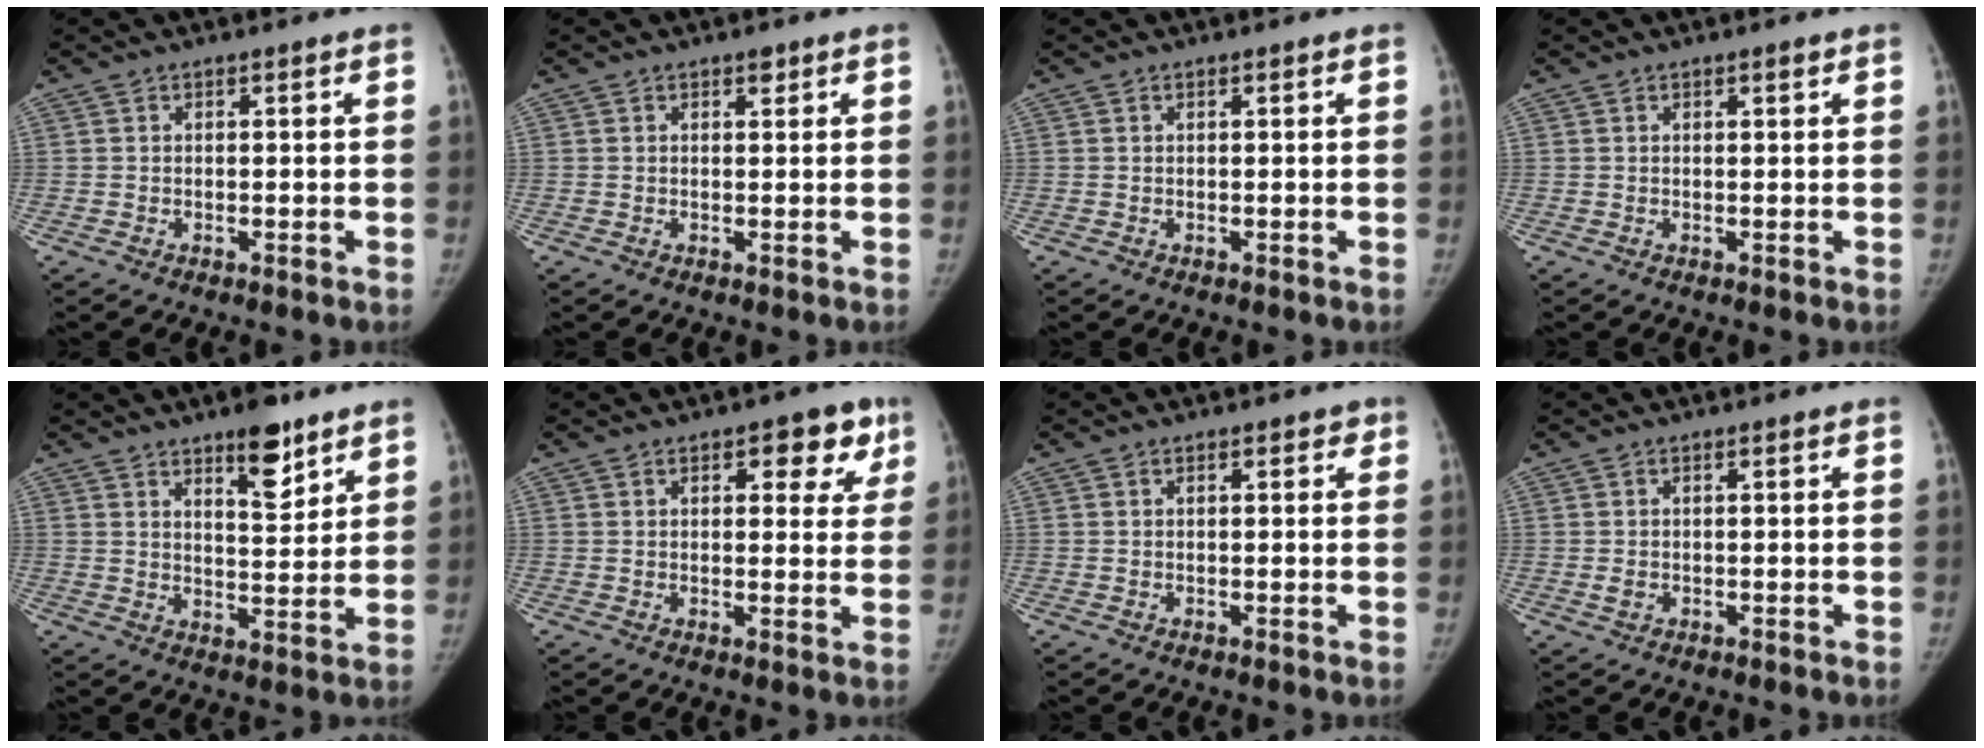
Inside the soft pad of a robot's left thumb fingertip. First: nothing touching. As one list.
[{"total": 1.3, "force": [0.8, 0.6, 0.7], "torque": [-0.003, -0.003, 0.010]}, {"total": 0.0}, {"total": 0.8, "force": [0.5, 0.2, 0.6], "torque": [-0.008, -0.002, 0.009]}, {"total": 9.0, "force": [6.0, 3.3, 5.9], "torque": [-0.064, -0.041, 0.091]}, {"total": 7.6, "force": [3.8, 3.8, 5.4], "torque": [-0.026, -0.011, 0.041]}, {"total": 1.6, "force": [0.8, 0.8, 1.1], "torque": [-0.004, 0.000, 0.007]}, {"total": 1.1, "force": [-0.1, 0.8, 0.7], "torque": [-0.009, -0.002, -0.002]}]